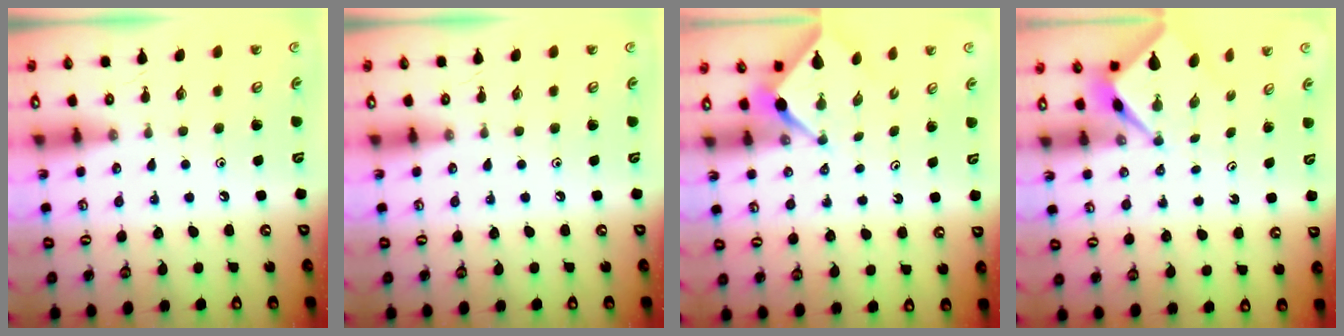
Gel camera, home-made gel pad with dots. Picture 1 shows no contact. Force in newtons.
{"total": 0.0}
{"total": 2.5, "press": 2.5, "slide": 0.3}
{"total": 2.5, "press": 2.5, "slide": 0.2}